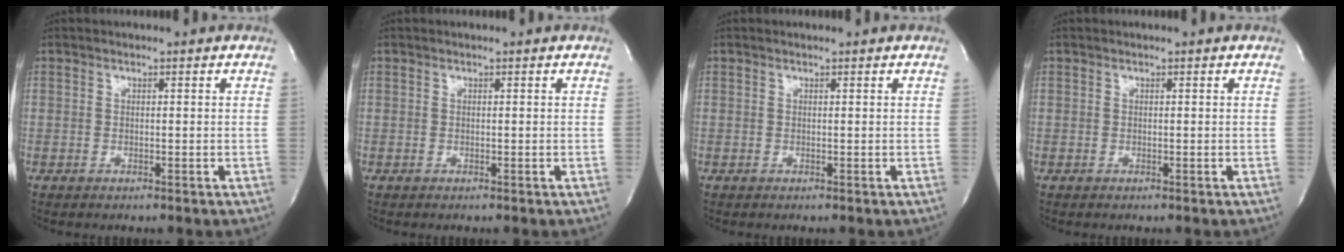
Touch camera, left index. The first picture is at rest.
{"total": 0.0}
{"total": 0.0}
{"total": 0.0}